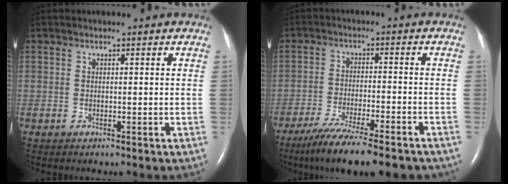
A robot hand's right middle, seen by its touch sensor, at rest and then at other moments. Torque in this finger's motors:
{"motor_torque": [0.88, -0.83, 0.22, 0.08]}